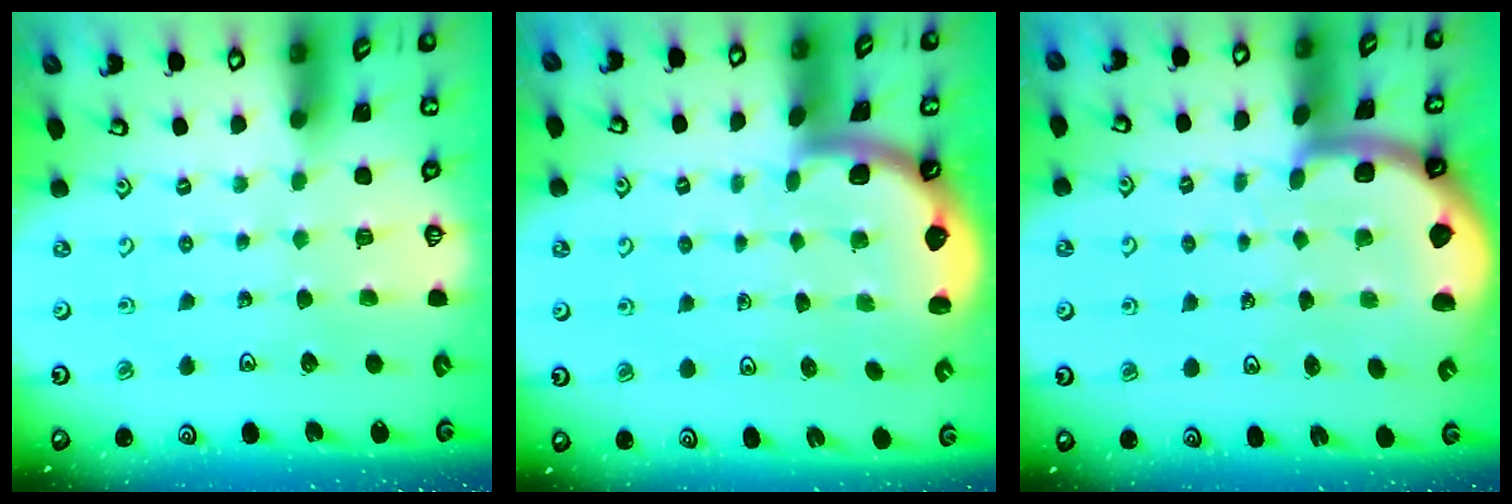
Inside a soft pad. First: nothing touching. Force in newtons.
{"total": 1.4, "press": 1.4, "slide": 0.1}
{"total": 2.5, "press": 2.4, "slide": 0.5}